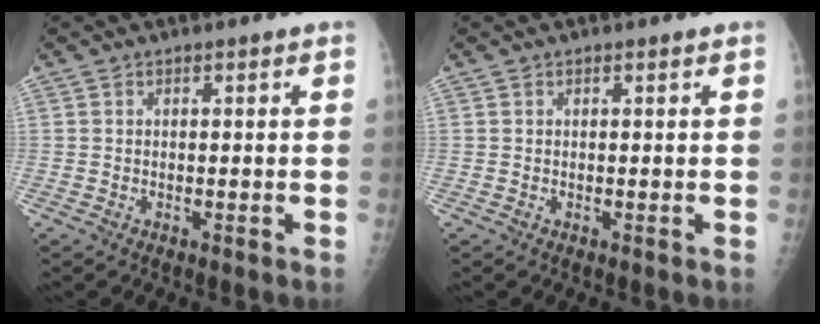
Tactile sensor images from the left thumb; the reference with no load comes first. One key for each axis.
{"total": 0.0}